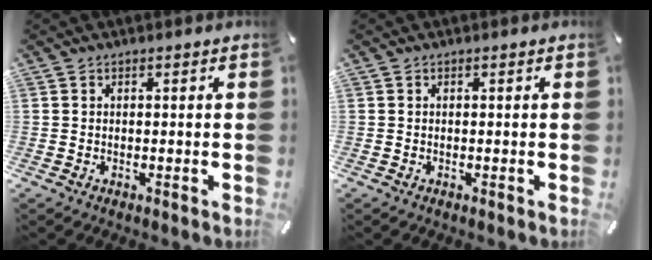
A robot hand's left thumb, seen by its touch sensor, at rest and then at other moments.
{"total": 0.0}